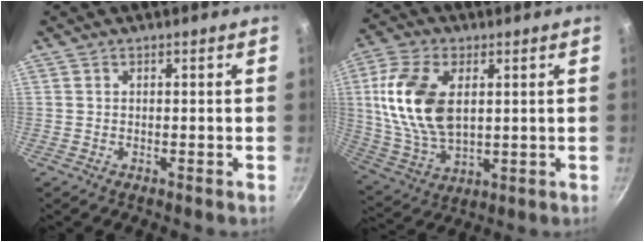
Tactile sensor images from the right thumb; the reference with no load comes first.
{"total": 16.3, "force": [3.2, 9.5, 12.9], "torque": [-0.241, -0.008, 0.068]}